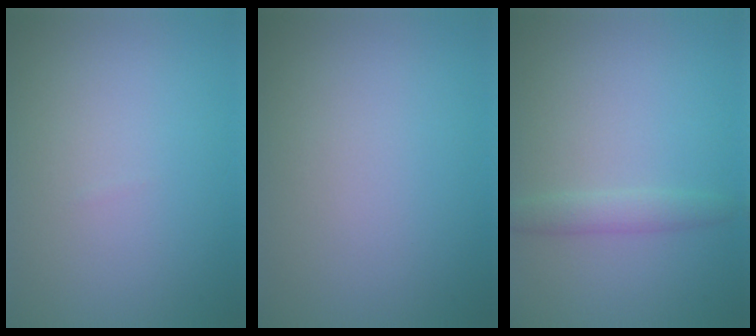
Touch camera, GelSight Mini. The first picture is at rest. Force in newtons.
{"total": 0.0}
{"total": 1.7, "press": 1.7, "slide": 0.0}